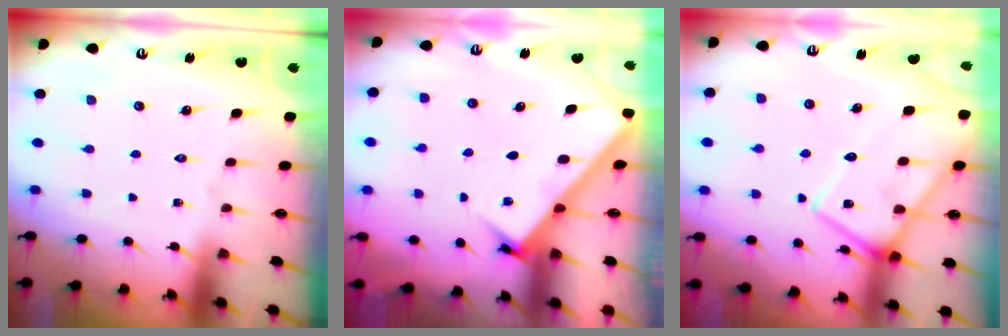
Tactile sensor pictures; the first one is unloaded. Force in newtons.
{"total": 3.0, "press": 3.0, "slide": 0.2}
{"total": 13.4, "press": 13.3, "slide": 1.2}